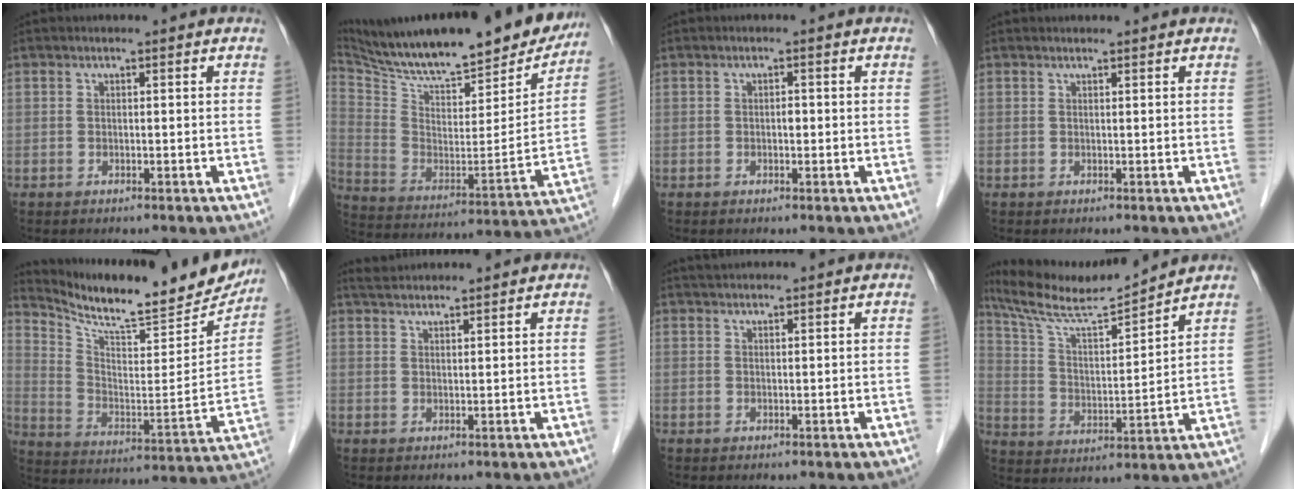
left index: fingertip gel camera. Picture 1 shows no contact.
{"total": 29.0, "force": [25.1, 5.9, 13.3], "torque": [-0.232, -0.041, 0.362]}
{"total": 1.1, "force": [-0.2, 0.6, 0.9], "torque": [-0.013, 0.003, -0.004]}
{"total": 0.7, "force": [0.7, 0.0, 0.1], "torque": [-0.005, 0.010, 0.015]}
{"total": 22.4, "force": [20.4, 3.6, 8.4], "torque": [-0.140, -0.053, 0.297]}
{"total": 5.0, "force": [4.8, 0.1, 1.4], "torque": [-0.026, 0.033, 0.082]}
{"total": 2.1, "force": [2.0, 0.2, 0.5], "torque": [-0.010, 0.022, 0.037]}
{"total": 13.1, "force": [12.2, 0.0, 4.9], "torque": [-0.099, 0.007, 0.219]}